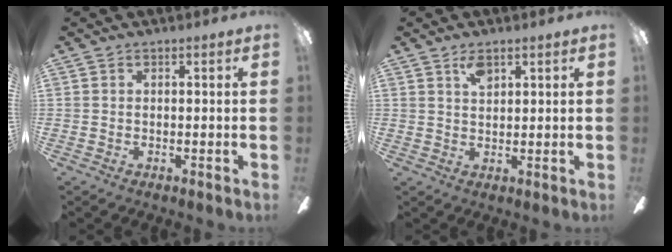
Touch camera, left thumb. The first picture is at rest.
{"total": 3.8, "force": [2.5, 1.5, 2.4], "torque": [-0.037, -0.003, 0.040]}